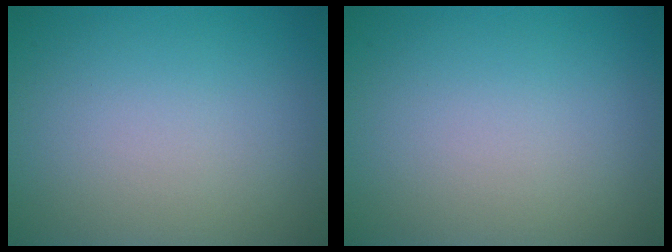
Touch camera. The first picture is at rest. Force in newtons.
{"total": 0.0}